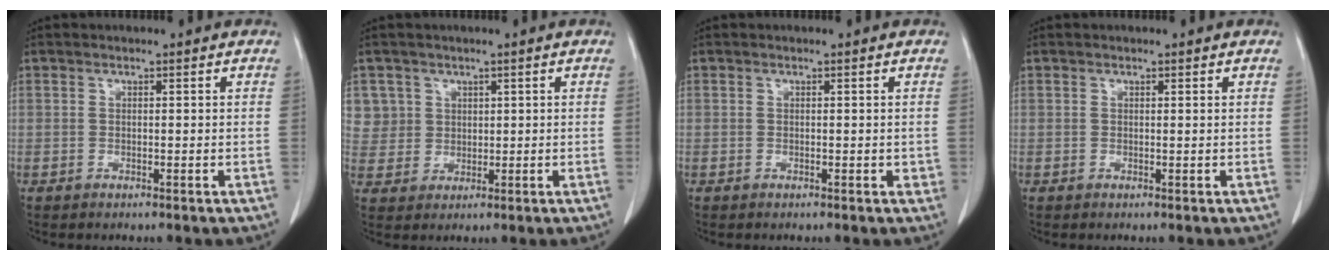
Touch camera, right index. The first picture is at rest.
{"total": 4.9, "force": [1.9, 4.5, -0.3], "torque": [0.022, 0.007, 0.042]}
{"total": 1.0, "force": [-0.2, 0.6, 0.8], "torque": [-0.007, 0.001, -0.004]}
{"total": 0.0}